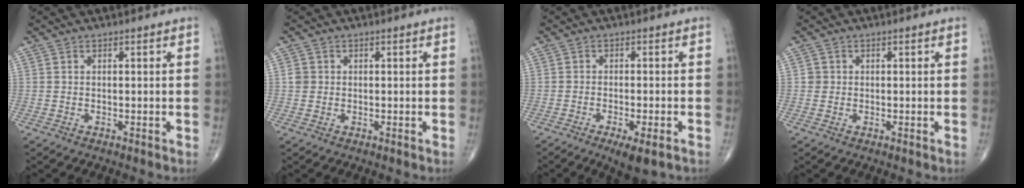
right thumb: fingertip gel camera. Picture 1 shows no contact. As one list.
[{"total": 1.6, "force": [0.1, 1.5, 0.4], "torque": [-0.001, 0.003, 0.002]}, {"total": 5.6, "force": [-3.2, 1.4, 4.4], "torque": [-0.069, -0.003, -0.046]}, {"total": 1.1, "force": [0.0, 1.1, 0.0], "torque": [0.008, 0.004, -0.001]}]